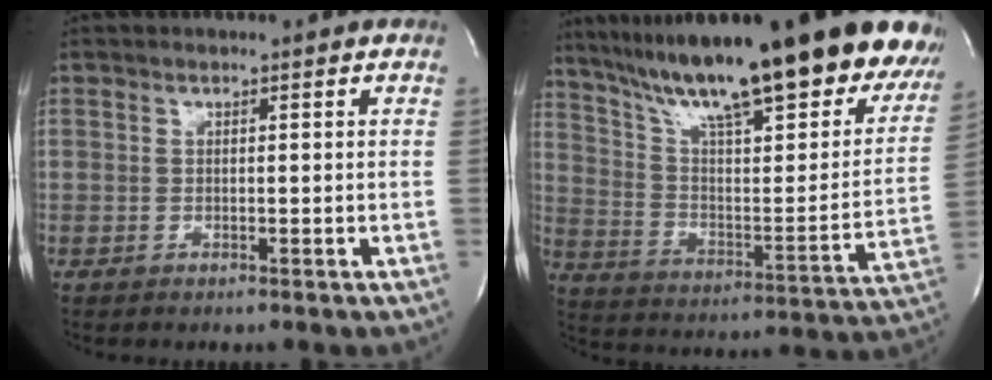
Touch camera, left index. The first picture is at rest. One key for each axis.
{"total": 32.9, "fx": 25.2, "fy": 5.4, "fz": 20.5, "tx": -0.301, "ty": -0.035, "tz": 0.358}